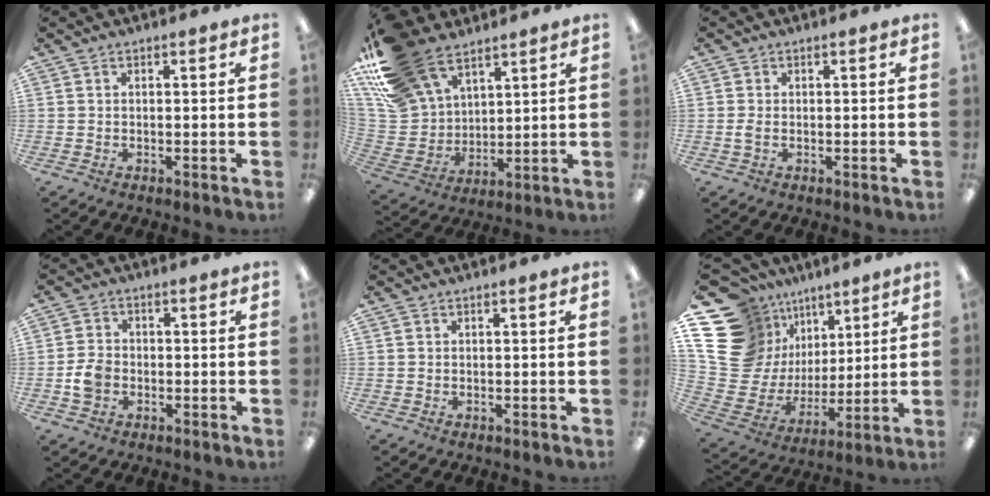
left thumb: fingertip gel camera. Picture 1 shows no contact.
{"total": 21.0, "force": [14.0, 12.1, 9.9], "torque": [-0.233, -0.066, 0.264]}
{"total": 1.6, "force": [-0.2, 0.9, 1.2], "torque": [-0.030, 0.000, -0.006]}
{"total": 4.8, "force": [-1.3, 3.8, 2.7], "torque": [-0.051, 0.007, -0.023]}
{"total": 0.0}
{"total": 19.9, "force": [9.1, 16.2, 7.2], "torque": [-0.159, -0.071, 0.197]}